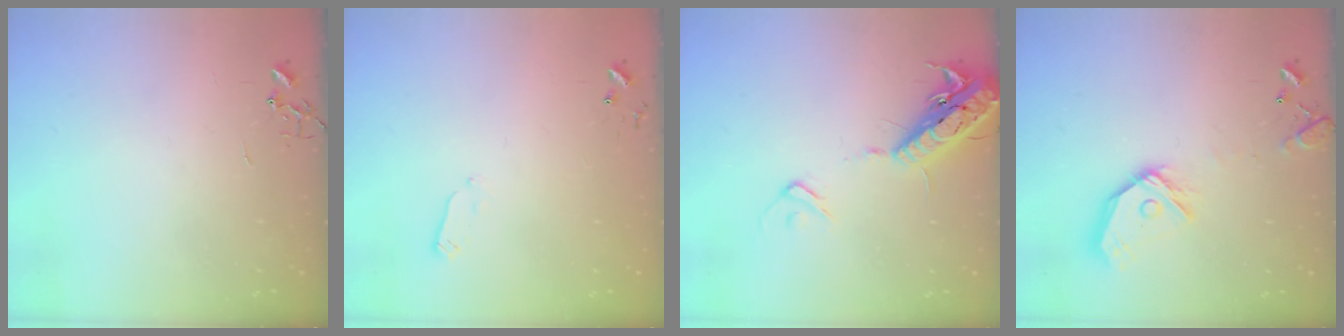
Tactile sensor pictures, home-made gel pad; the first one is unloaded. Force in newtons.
{"total": 3.5, "press": 3.4, "slide": 1.0}
{"total": 17.1, "press": 16.7, "slide": 3.7}
{"total": 14.2, "press": 14.1, "slide": 2.1}